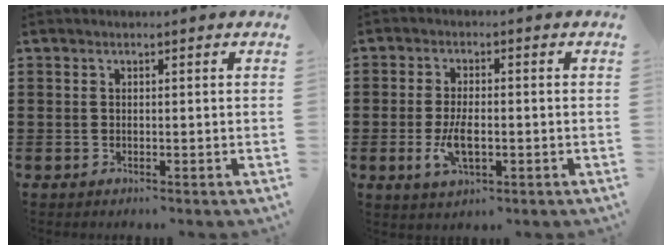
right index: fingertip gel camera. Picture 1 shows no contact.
{"total": 4.9, "force": [-1.1, 2.1, 4.3], "torque": [-0.095, -0.003, -0.023]}